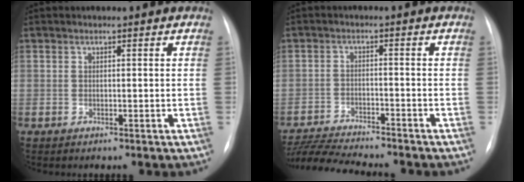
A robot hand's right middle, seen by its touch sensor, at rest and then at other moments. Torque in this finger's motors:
{"motor_torque": [0.26, -0.33, 0.10, 0.02]}